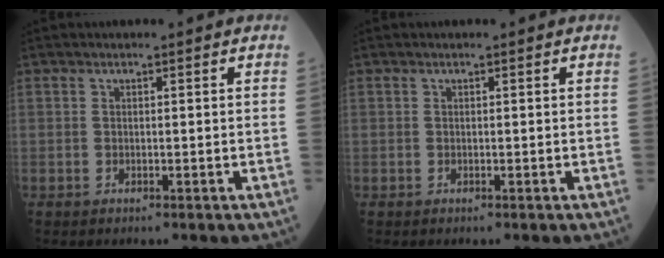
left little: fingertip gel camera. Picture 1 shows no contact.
{"total": 0.0}